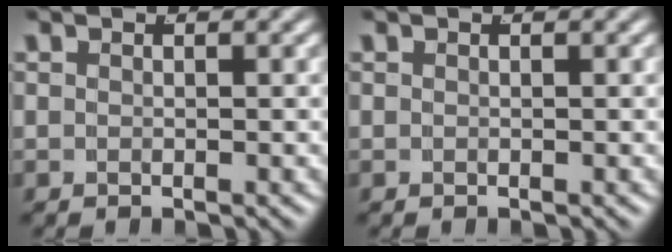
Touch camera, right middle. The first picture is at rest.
{"total": 0.0}